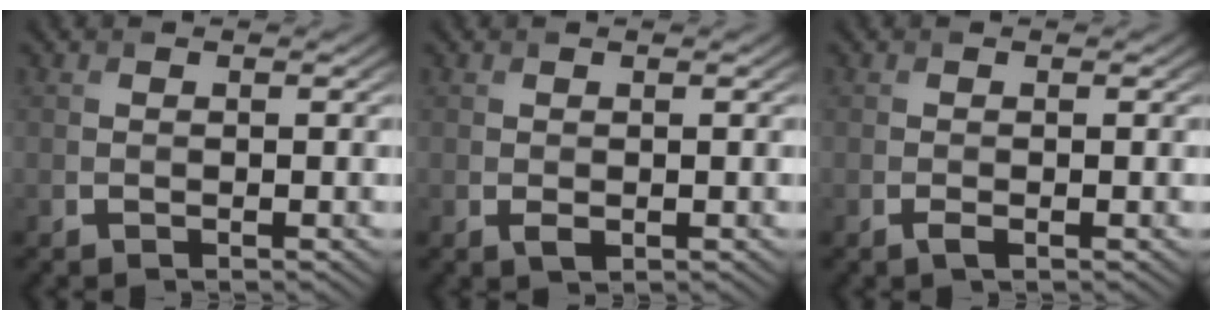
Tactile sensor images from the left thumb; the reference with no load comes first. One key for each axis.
{"total": 1.0, "fx": -0.1, "fy": 0.5, "fz": 0.8, "tx": -0.016, "ty": -0.004, "tz": -0.001}
{"total": 0.7, "fx": -0.3, "fy": 0.2, "fz": 0.6, "tx": -0.016, "ty": -0.003, "tz": -0.006}